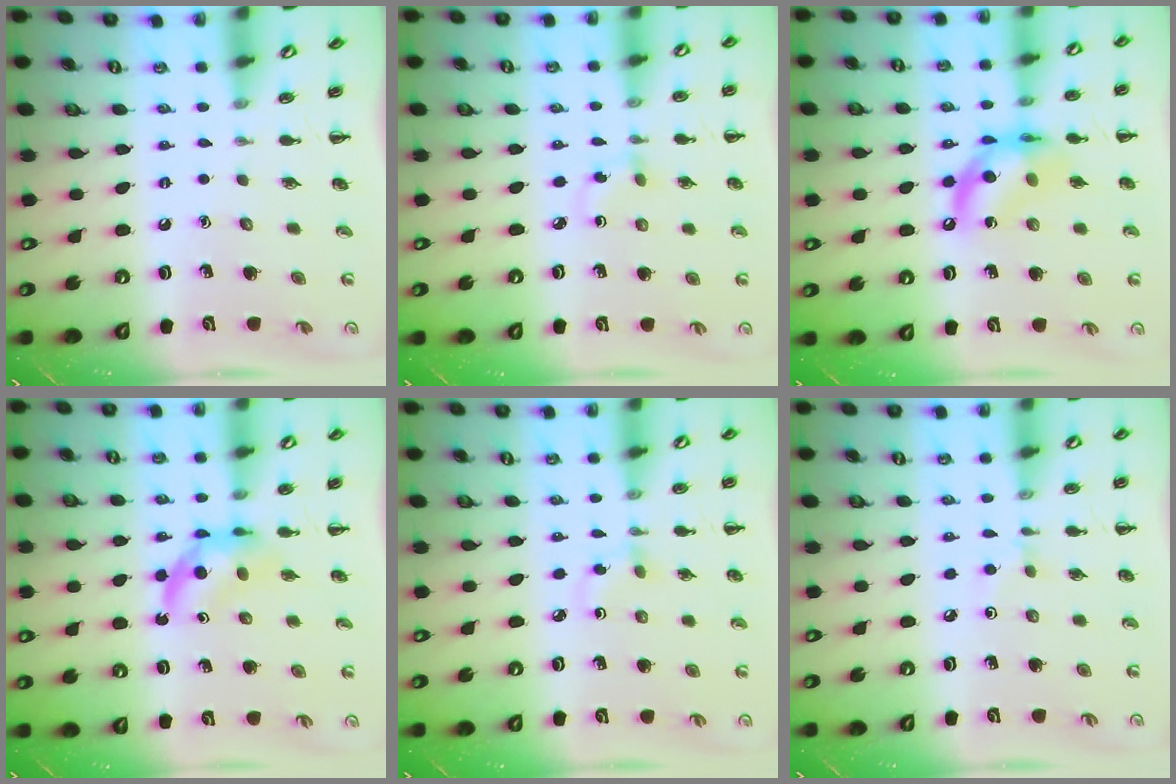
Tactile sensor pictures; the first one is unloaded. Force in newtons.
{"total": 2.2, "press": 2.0, "slide": 0.9}
{"total": 12.4, "press": 11.9, "slide": 3.3}
{"total": 4.8, "press": 4.7, "slide": 1.1}
{"total": 2.8, "press": 2.5, "slide": 1.2}
{"total": 2.8, "press": 2.6, "slide": 1.0}